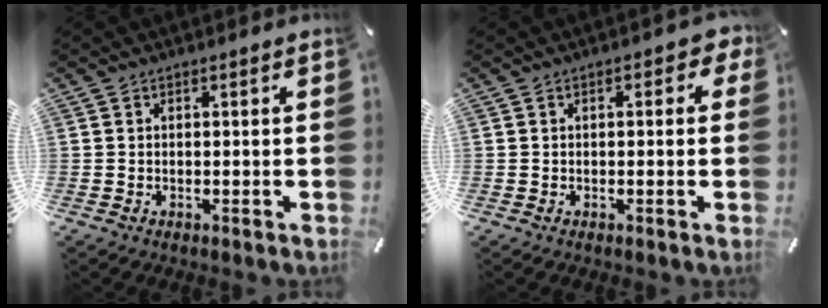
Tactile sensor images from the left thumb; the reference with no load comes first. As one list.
[{"total": 2.3, "force": [0.0, 1.3, 1.9], "torque": [-0.020, 0.002, -0.005]}]